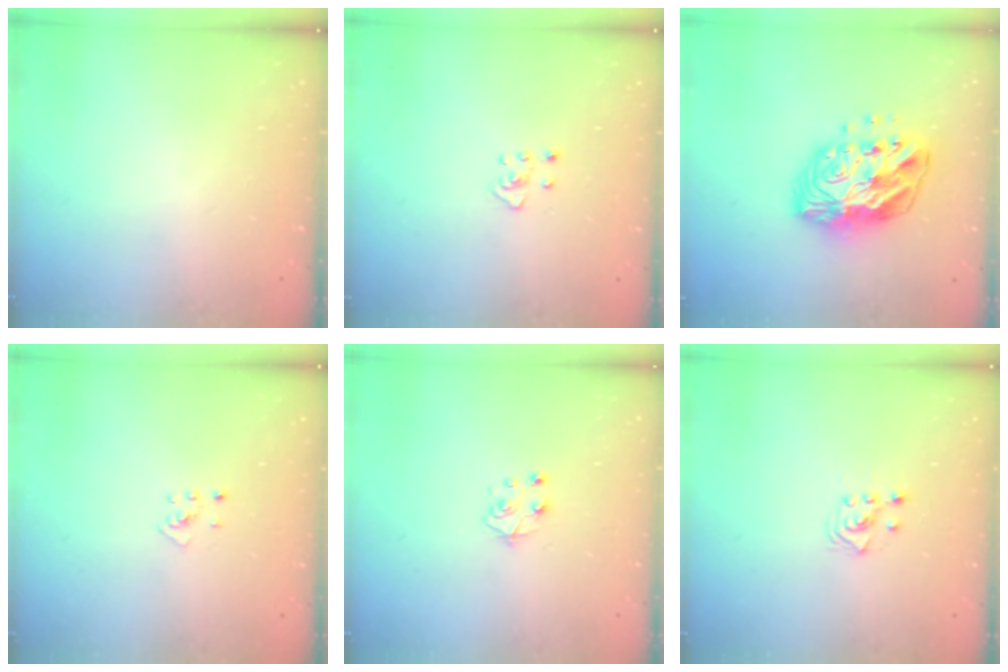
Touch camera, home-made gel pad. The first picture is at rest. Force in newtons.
{"total": 3.4, "press": 3.3, "slide": 0.6}
{"total": 14.1, "press": 14.0, "slide": 1.1}
{"total": 2.7, "press": 2.6, "slide": 0.6}
{"total": 4.8, "press": 4.8, "slide": 0.4}
{"total": 3.7, "press": 3.6, "slide": 0.8}